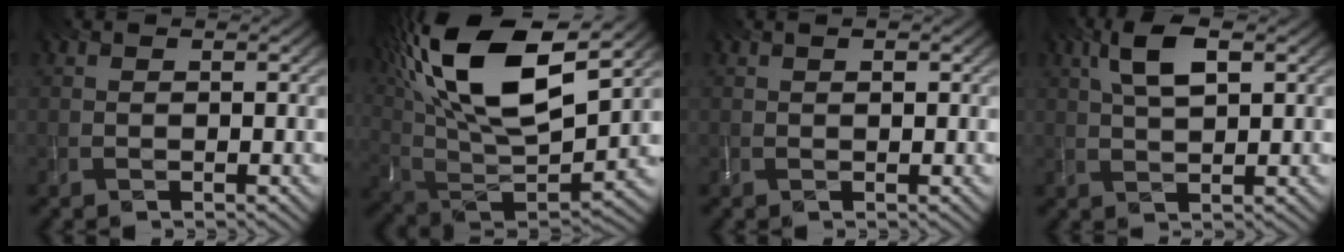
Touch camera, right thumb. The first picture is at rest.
{"total": 19.4, "force": [9.0, 8.6, 14.8], "torque": [-0.330, 0.029, 0.155]}
{"total": 1.3, "force": [0.4, 0.5, 1.1], "torque": [-0.021, 0.003, 0.007]}
{"total": 5.5, "force": [2.2, 2.1, 4.6], "torque": [-0.105, 0.007, 0.041]}